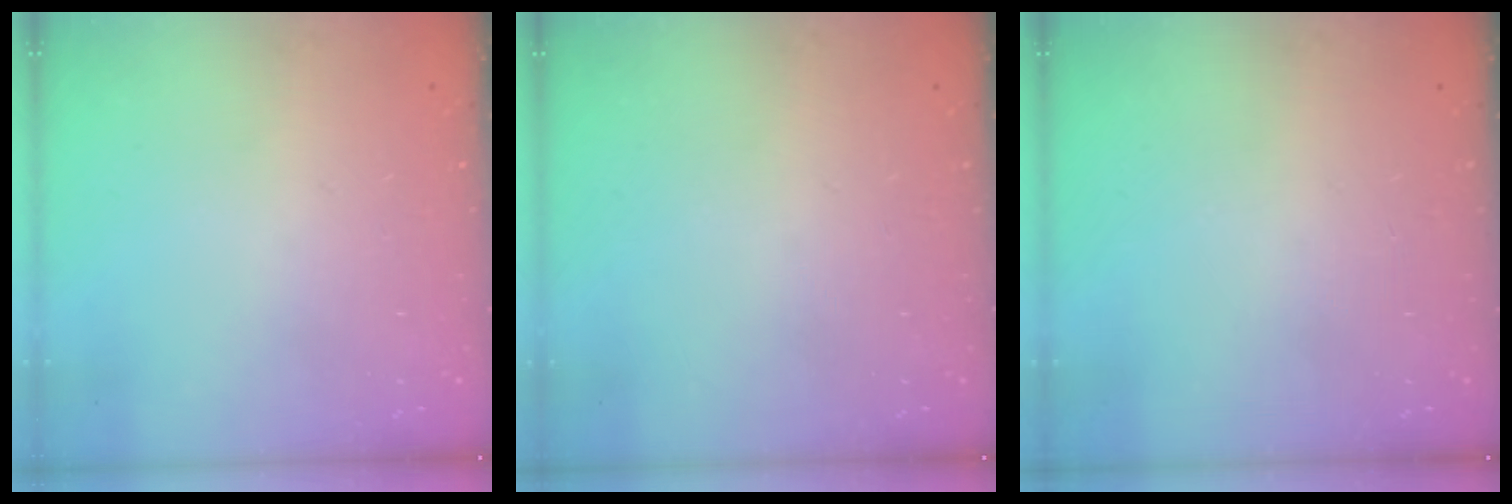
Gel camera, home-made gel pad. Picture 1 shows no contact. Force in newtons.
{"total": 0.0}
{"total": 0.0}